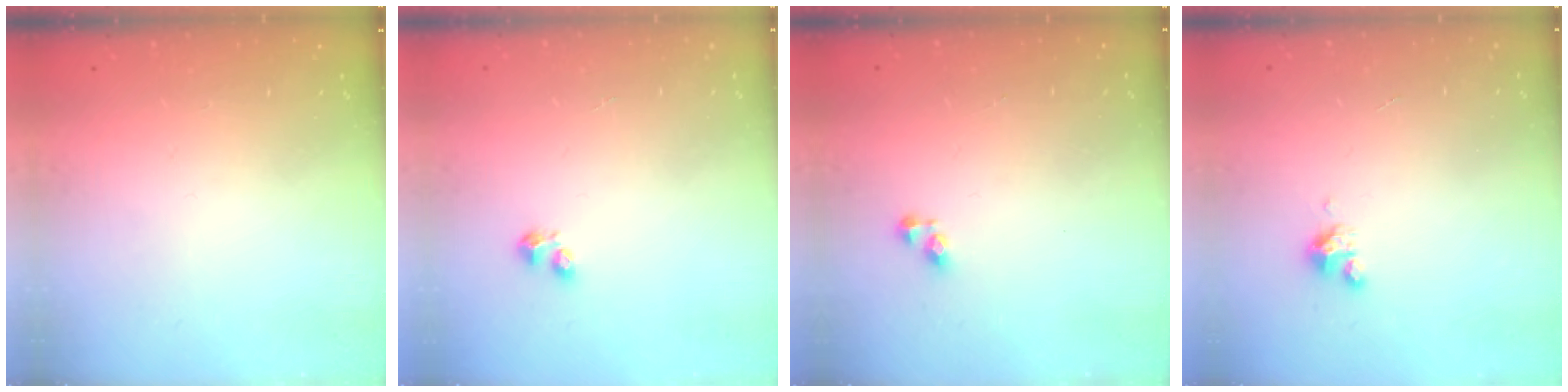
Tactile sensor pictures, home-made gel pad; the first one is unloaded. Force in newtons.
{"total": 2.9, "press": 2.8, "slide": 0.6}
{"total": 3.8, "press": 3.8, "slide": 0.7}
{"total": 2.8, "press": 2.8, "slide": 0.2}